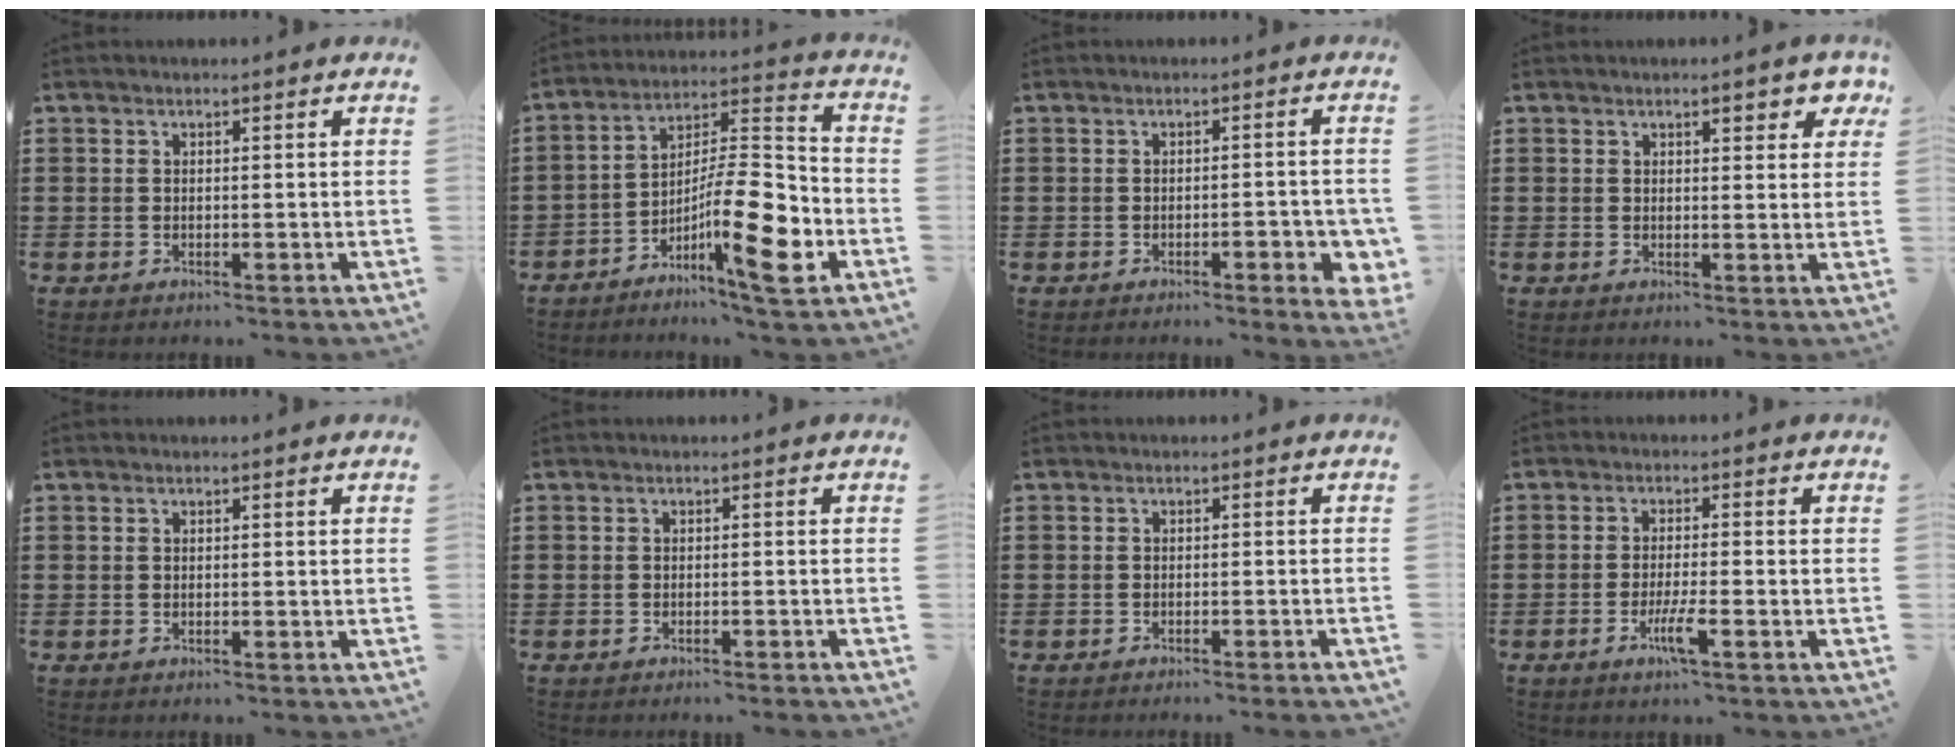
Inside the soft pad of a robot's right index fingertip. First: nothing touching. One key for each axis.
{"total": 14.5, "fx": -6.3, "fy": 3.4, "fz": 12.6, "tx": -0.208, "ty": 0.006, "tz": -0.111}
{"total": 4.0, "fx": -1.4, "fy": 1.1, "fz": 3.6, "tx": -0.050, "ty": -0.003, "tz": -0.023}
{"total": 2.9, "fx": 1.8, "fy": 1.0, "fz": 2.0, "tx": -0.021, "ty": -0.002, "tz": 0.025}
{"total": 0.0}
{"total": 0.9, "fx": -0.8, "fy": -0.2, "fz": 0.2, "tx": -0.005, "ty": -0.001, "tz": -0.017}
{"total": 1.1, "fx": -1.1, "fy": -0.3, "fz": 0.4, "tx": -0.006, "ty": 0.000, "tz": -0.021}
{"total": 4.3, "fx": -2.1, "fy": 0.2, "fz": 3.8, "tx": -0.075, "ty": -0.014, "tz": -0.039}